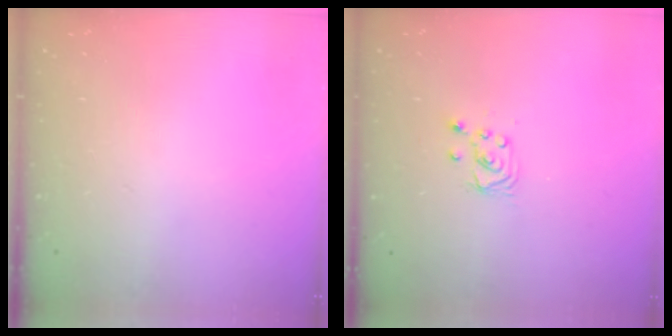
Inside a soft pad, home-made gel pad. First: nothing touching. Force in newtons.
{"total": 3.4, "press": 3.4, "slide": 0.3}